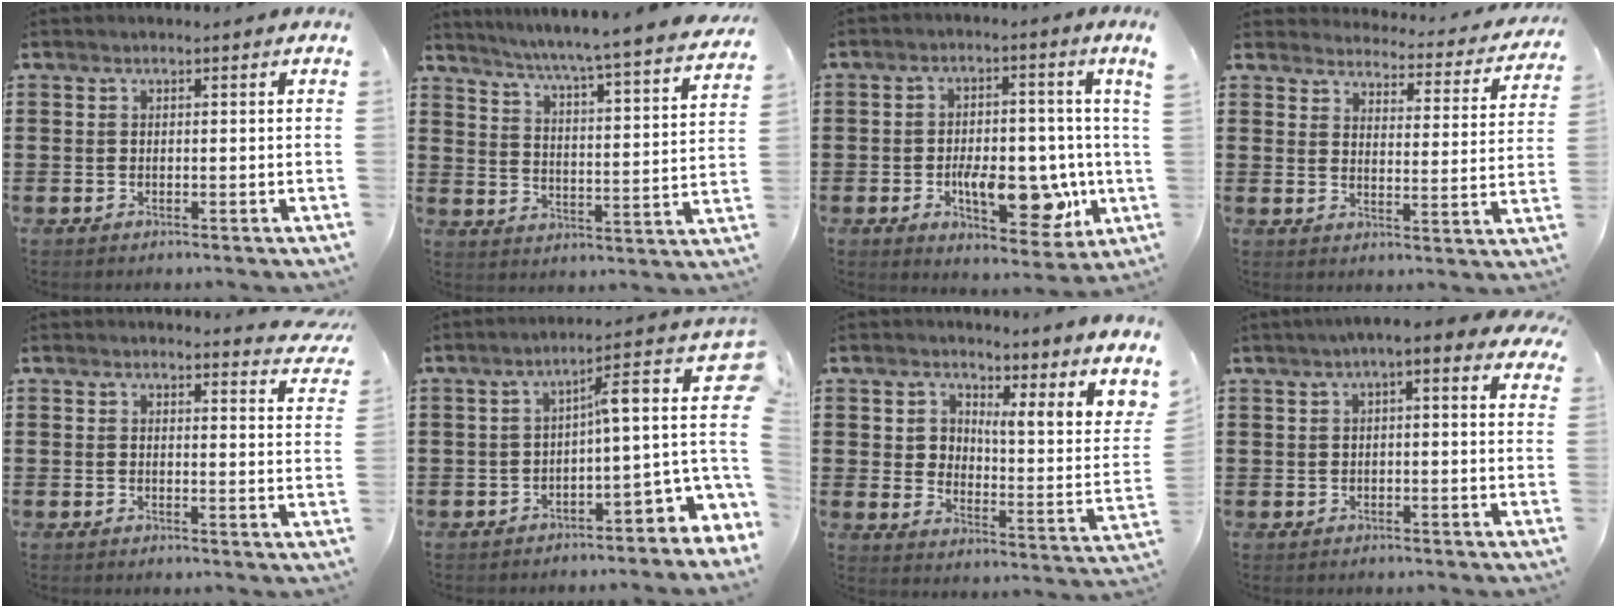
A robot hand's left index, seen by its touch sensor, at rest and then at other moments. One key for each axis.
{"total": 4.5, "fx": 4.1, "fy": -1.3, "fz": 1.4, "tx": -0.049, "ty": -0.048, "tz": 0.056}
{"total": 10.3, "fx": -2.0, "fy": 4.3, "fz": 9.2, "tx": -0.141, "ty": -0.006, "tz": -0.031}
{"total": 3.5, "fx": 3.5, "fy": 0.2, "fz": 0.2, "tx": -0.019, "ty": -0.034, "tz": 0.053}
{"total": 2.6, "fx": 2.6, "fy": 0.1, "fz": 0.4, "tx": -0.011, "ty": -0.012, "tz": 0.046}
{"total": 5.8, "fx": 0.4, "fy": 1.4, "fz": 5.6, "tx": -0.082, "ty": -0.044, "tz": -0.012}
{"total": 4.7, "fx": 3.9, "fy": 1.6, "fz": 2.0, "tx": -0.051, "ty": -0.038, "tz": 0.060}
{"total": 3.0, "fx": 1.0, "fy": 0.3, "fz": 2.8, "tx": -0.055, "ty": 0.004, "tz": 0.015}